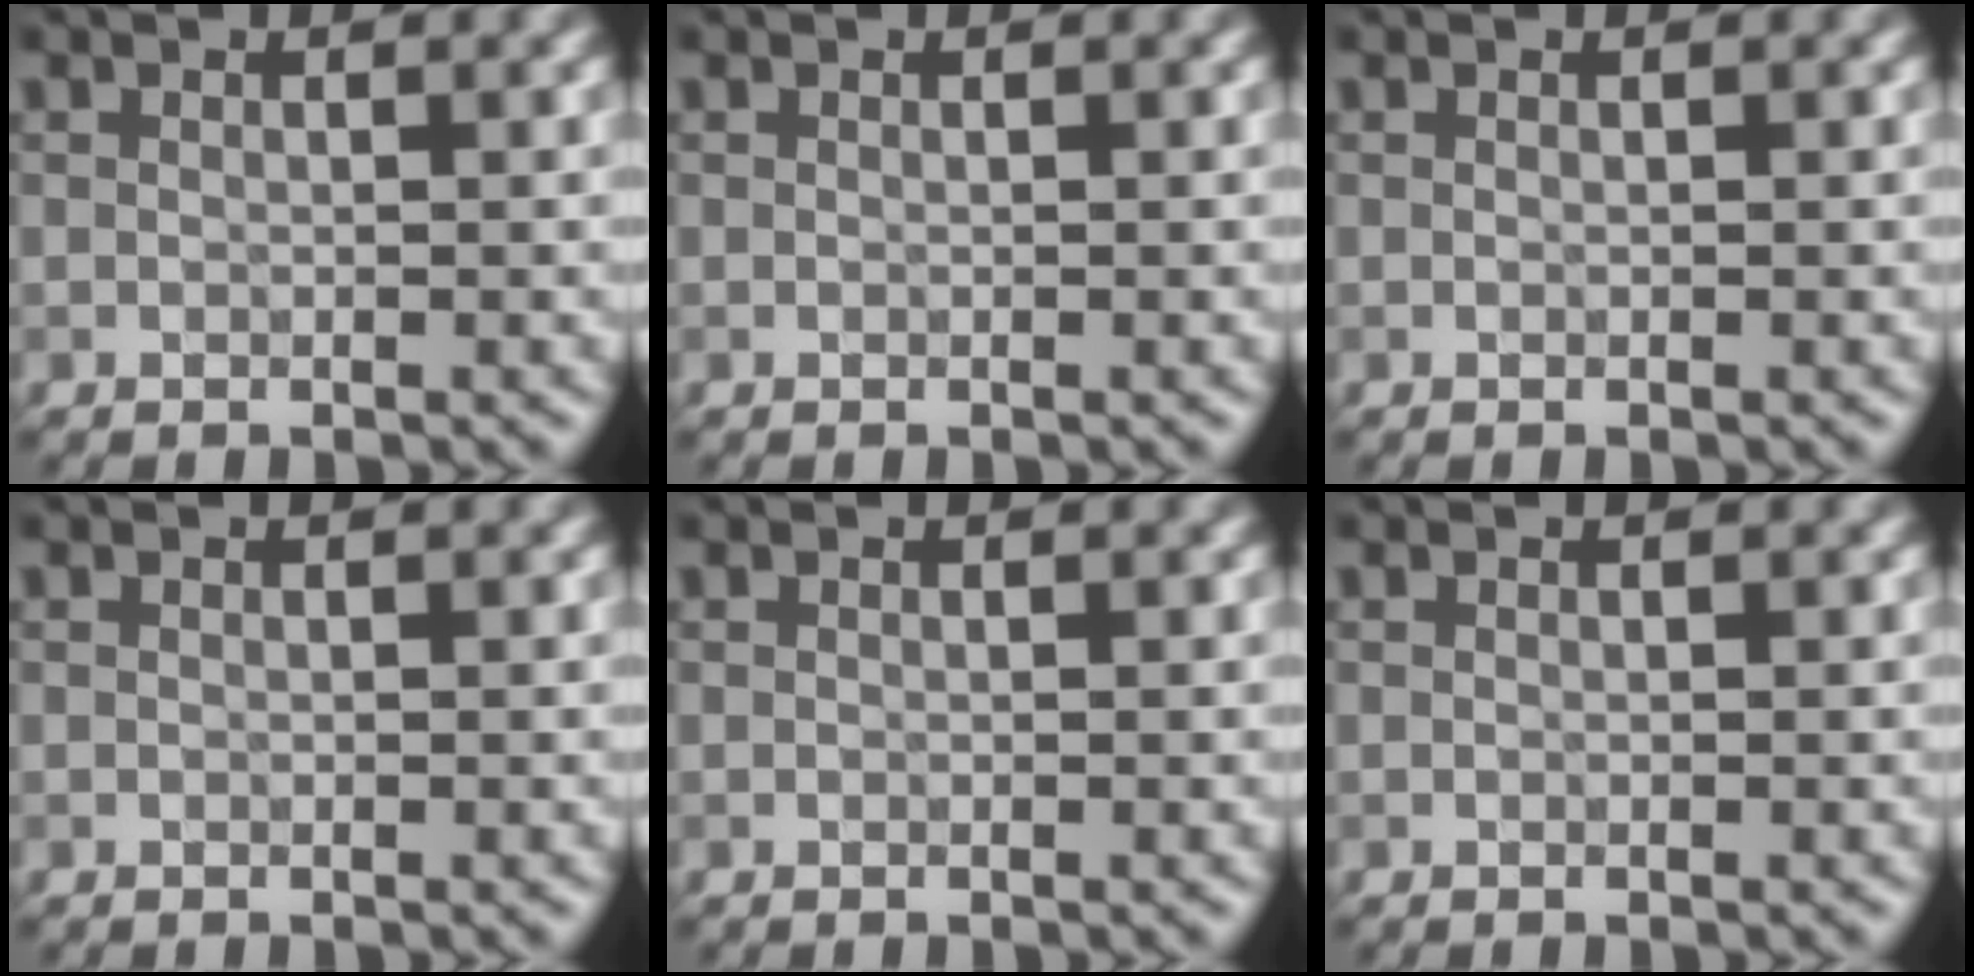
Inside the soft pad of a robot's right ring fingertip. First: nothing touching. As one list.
[{"total": 0.0}, {"total": 0.0}, {"total": 0.0}, {"total": 0.0}, {"total": 0.0}]